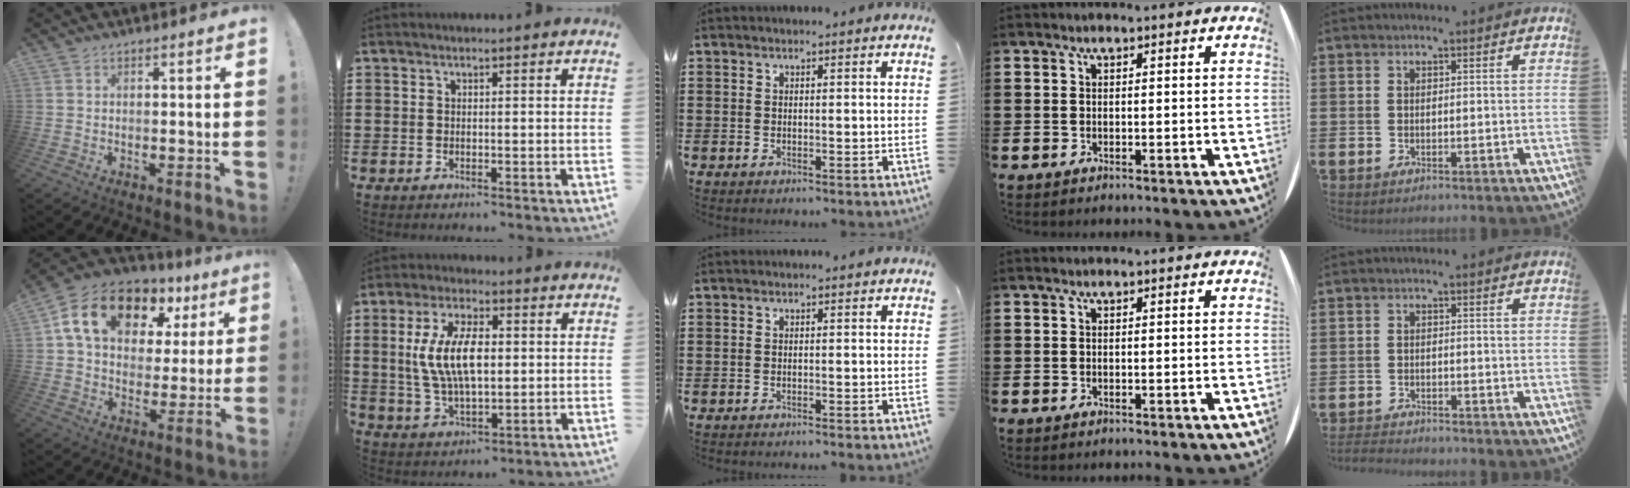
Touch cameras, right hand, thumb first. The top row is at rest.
{"thumb": {"total": 18.2, "force": [8.9, 11.4, 10.9], "torque": [-0.175, -0.030, 0.161]}, "index": {"total": 10.1, "force": [1.0, 4.5, 9.0], "torque": [-0.190, 0.008, 0.013]}, "middle": {"total": 0.7, "force": [-0.7, -0.1, 0.1], "torque": [-0.004, -0.001, -0.014]}, "little": {"total": 1.8, "force": [-1.8, 0.0, 0.0], "torque": [-0.004, 0.001, -0.039]}}